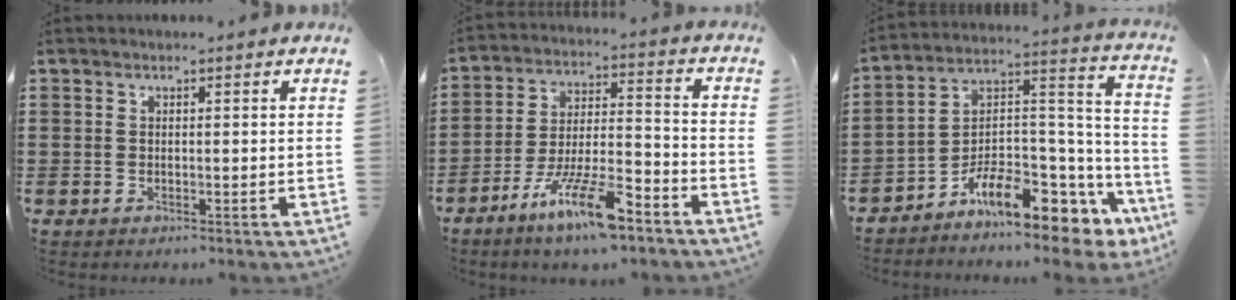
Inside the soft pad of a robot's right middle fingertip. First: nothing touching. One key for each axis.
{"total": 11.8, "fx": -8.1, "fy": 2.6, "fz": 8.2, "tx": -0.152, "ty": 0.017, "tz": -0.151}
{"total": 9.3, "fx": -7.1, "fy": 3.0, "fz": 5.1, "tx": -0.100, "ty": -0.003, "tz": -0.142}